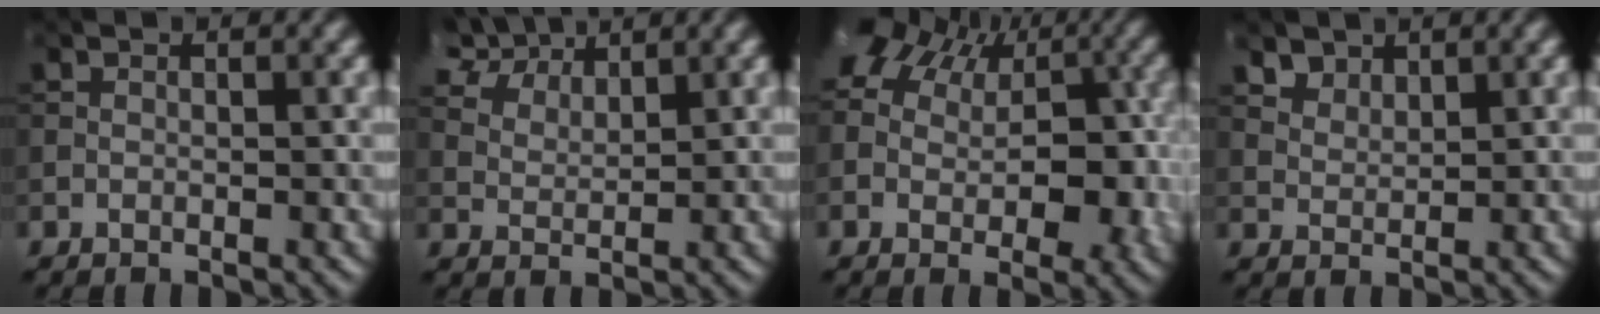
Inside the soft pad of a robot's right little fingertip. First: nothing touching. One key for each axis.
{"total": 7.0, "fx": 5.5, "fy": 2.9, "fz": 3.1, "tx": -0.072, "ty": 0.009, "tz": 0.098}
{"total": 13.4, "fx": 2.4, "fy": 9.4, "fz": 9.2, "tx": -0.127, "ty": 0.015, "tz": 0.040}
{"total": 2.3, "fx": 1.9, "fy": 1.2, "fz": 0.6, "tx": -0.021, "ty": -0.016, "tz": 0.052}